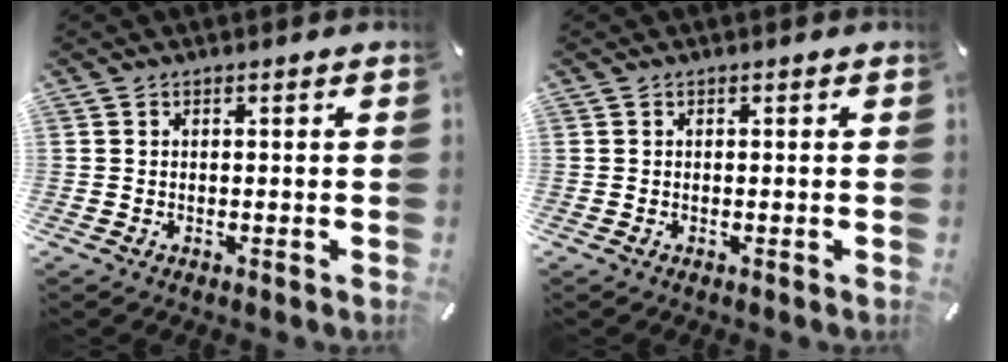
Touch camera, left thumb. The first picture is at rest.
{"total": 0.0}